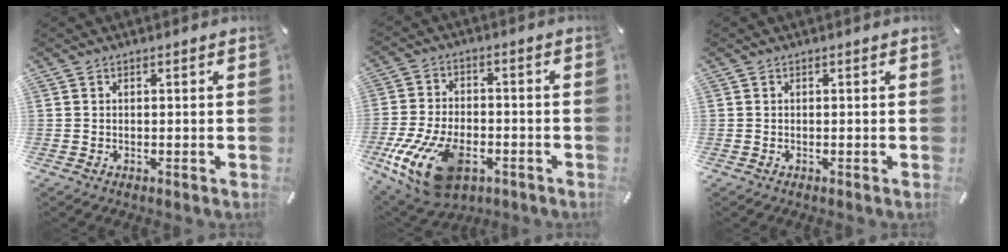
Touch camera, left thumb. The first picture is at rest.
{"total": 18.0, "force": [-7.3, 10.5, 12.6], "torque": [-0.244, 0.029, -0.115]}
{"total": 0.0}